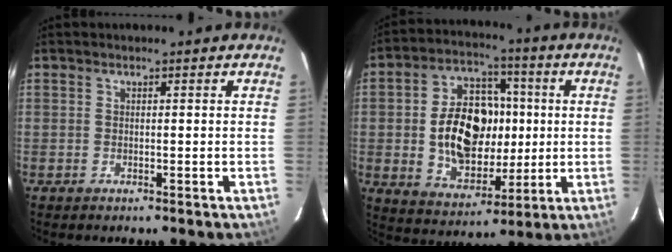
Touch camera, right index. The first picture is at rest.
{"total": 16.4, "force": [0.2, 11.2, 12.1], "torque": [-0.229, 0.026, 0.022]}